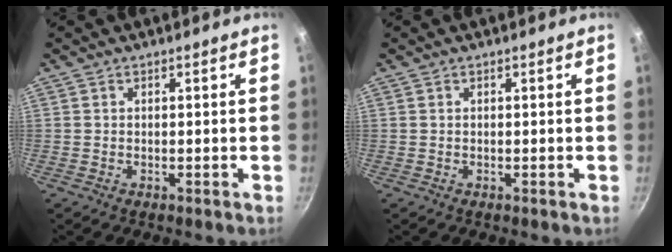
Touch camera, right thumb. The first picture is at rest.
{"total": 0.0}